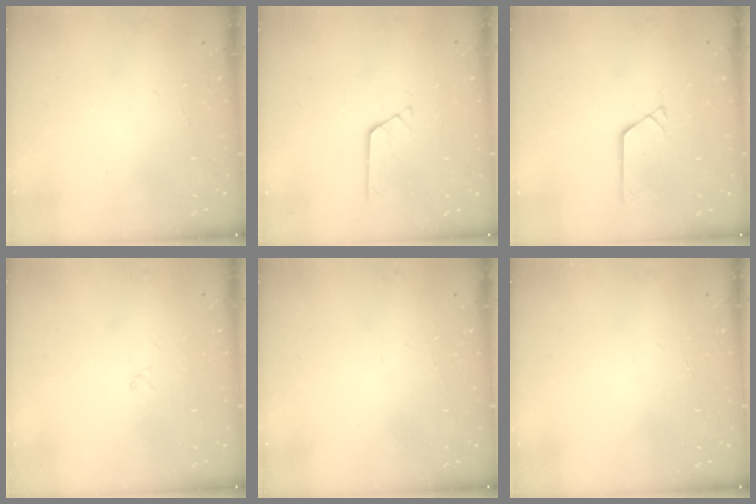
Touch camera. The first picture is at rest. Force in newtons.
{"total": 2.6, "press": 2.6, "slide": 0.3}
{"total": 3.0, "press": 3.0, "slide": 0.3}
{"total": 0.9, "press": 0.9, "slide": 0.2}
{"total": 0.0}
{"total": 0.0}